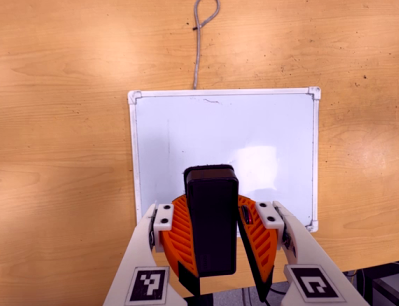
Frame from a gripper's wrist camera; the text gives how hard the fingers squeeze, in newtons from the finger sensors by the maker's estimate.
{"total": 9.5, "left": 10.0, "right": 9.0}